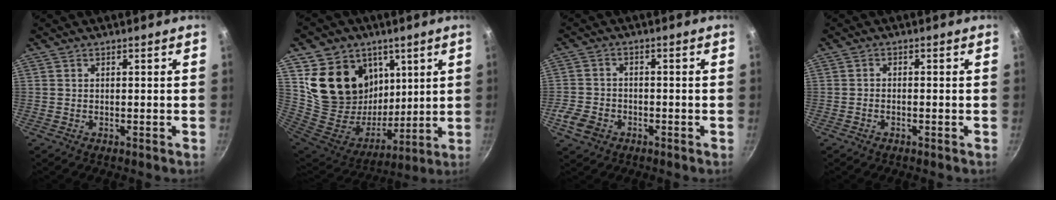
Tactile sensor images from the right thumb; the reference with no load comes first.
{"total": 20.9, "force": [9.9, 16.0, 9.1], "torque": [-0.141, -0.076, 0.186]}
{"total": 5.6, "force": [-2.7, 4.2, 2.6], "torque": [-0.054, 0.023, -0.053]}
{"total": 0.9, "force": [-0.6, 0.4, 0.5], "torque": [-0.014, 0.009, -0.013]}